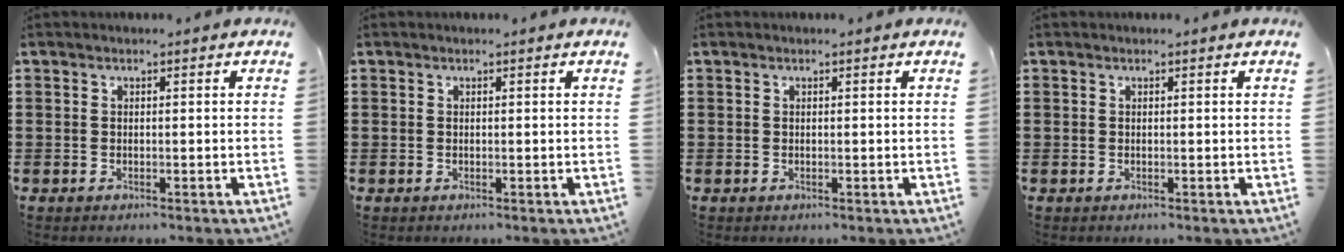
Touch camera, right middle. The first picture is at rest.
{"total": 0.0}
{"total": 0.0}
{"total": 0.0}